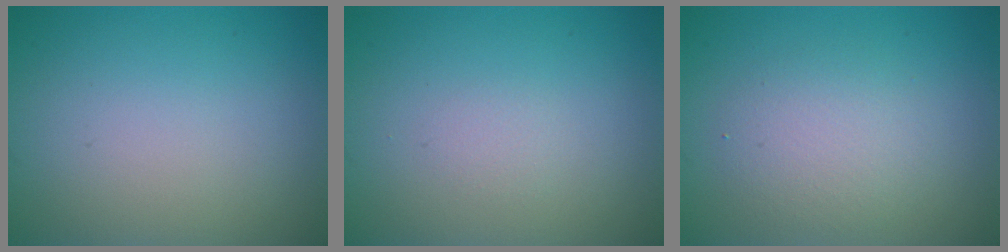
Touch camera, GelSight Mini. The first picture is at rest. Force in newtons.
{"total": 0.6, "press": 0.6, "slide": 0.1}
{"total": 2.9, "press": 2.9, "slide": 0.4}